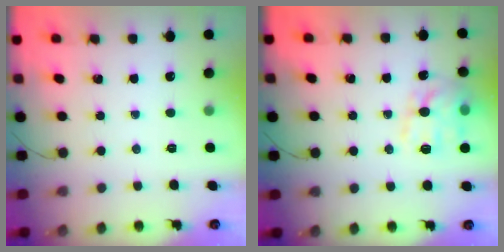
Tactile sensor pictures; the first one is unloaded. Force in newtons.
{"total": 12.9, "press": 12.9, "slide": 0.2}